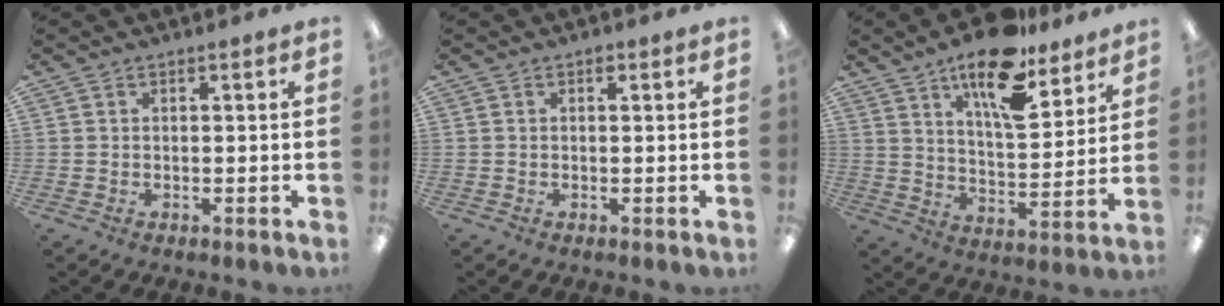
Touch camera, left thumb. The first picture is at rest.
{"total": 0.8, "force": [0.5, 0.5, 0.5], "torque": [-0.012, 0.003, 0.008]}
{"total": 16.9, "force": [12.1, 6.2, 10.0], "torque": [-0.161, -0.065, 0.203]}